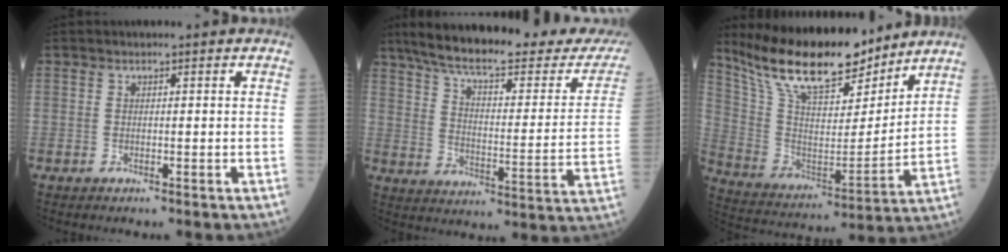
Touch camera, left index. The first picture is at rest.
{"total": 28.0, "force": [24.3, 4.4, 13.3], "torque": [-0.201, -0.047, 0.315]}
{"total": 19.8, "force": [16.3, 5.2, 10.0], "torque": [-0.178, 0.005, 0.297]}